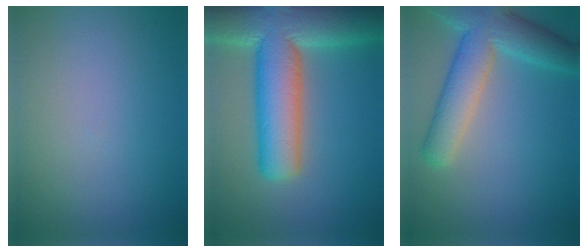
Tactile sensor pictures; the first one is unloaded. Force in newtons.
{"total": 13.2, "press": 13.2, "slide": 0.9}
{"total": 7.4, "press": 7.3, "slide": 0.5}